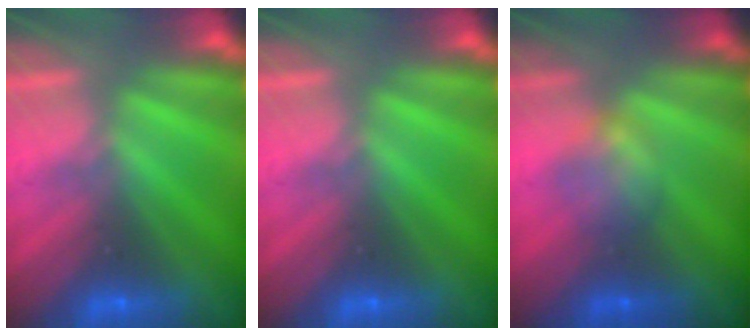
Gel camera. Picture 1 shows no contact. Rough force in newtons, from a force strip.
{"total": 0.0}
{"total": 2.3}